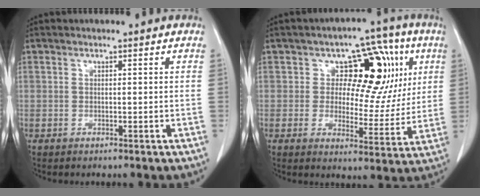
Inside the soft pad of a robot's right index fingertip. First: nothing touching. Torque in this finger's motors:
{"motor_torque": [0.23, 0.17, 0.09, 0.00]}